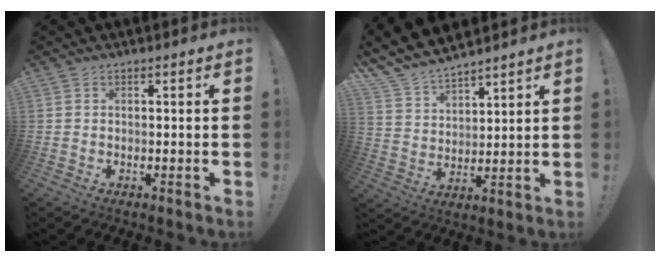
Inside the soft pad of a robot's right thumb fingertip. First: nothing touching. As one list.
[{"total": 8.7, "force": [8.0, 3.0, 1.5], "torque": [-0.050, -0.073, 0.155]}]